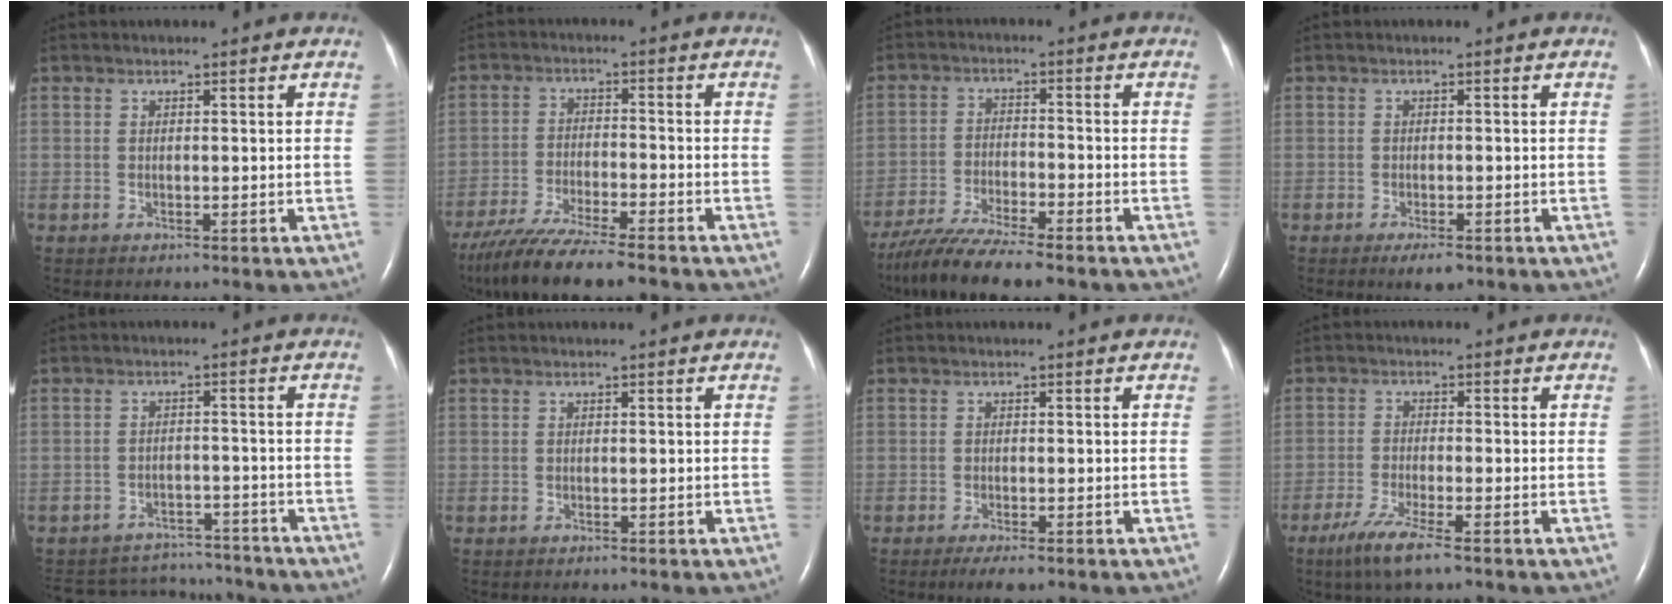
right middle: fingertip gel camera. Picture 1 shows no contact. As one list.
[{"total": 13.2, "force": [-10.9, 1.0, 7.3], "torque": [-0.134, -0.035, -0.181]}, {"total": 11.7, "force": [-9.6, 1.1, 6.5], "torque": [-0.116, -0.029, -0.159]}, {"total": 2.7, "force": [-1.7, 0.8, 2.0], "torque": [-0.035, -0.003, -0.023]}, {"total": 11.2, "force": [-10.8, 3.1, 0.5], "torque": [-0.020, 0.017, -0.144]}, {"total": 0.0}, {"total": 2.5, "force": [-1.7, 0.5, 1.8], "torque": [-0.033, -0.007, -0.028]}, {"total": 5.7, "force": [-3.7, 0.2, 4.3], "torque": [-0.095, -0.016, -0.071]}]